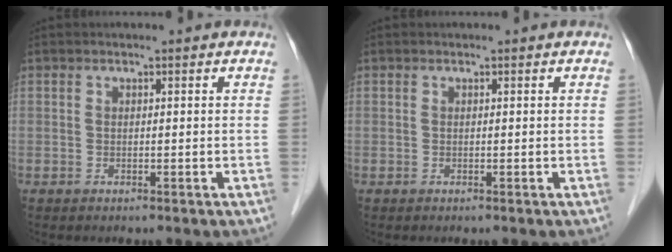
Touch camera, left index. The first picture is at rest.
{"total": 0.0}